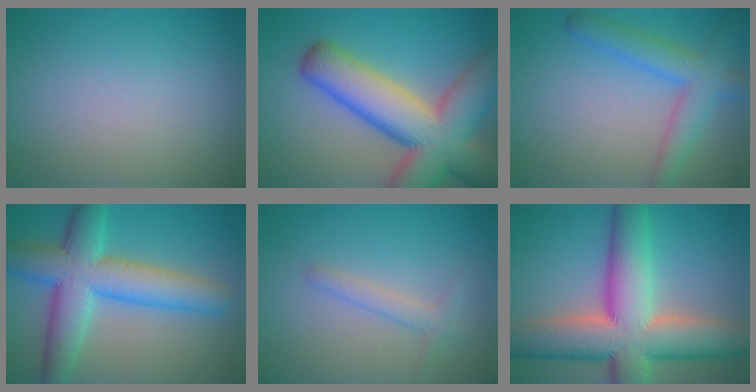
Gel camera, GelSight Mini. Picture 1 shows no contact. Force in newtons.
{"total": 13.4, "press": 13.4, "slide": 0.8}
{"total": 4.7, "press": 4.7, "slide": 0.2}
{"total": 9.0, "press": 9.0, "slide": 0.2}
{"total": 1.7, "press": 1.7, "slide": 0.1}
{"total": 12.8, "press": 12.8, "slide": 0.6}